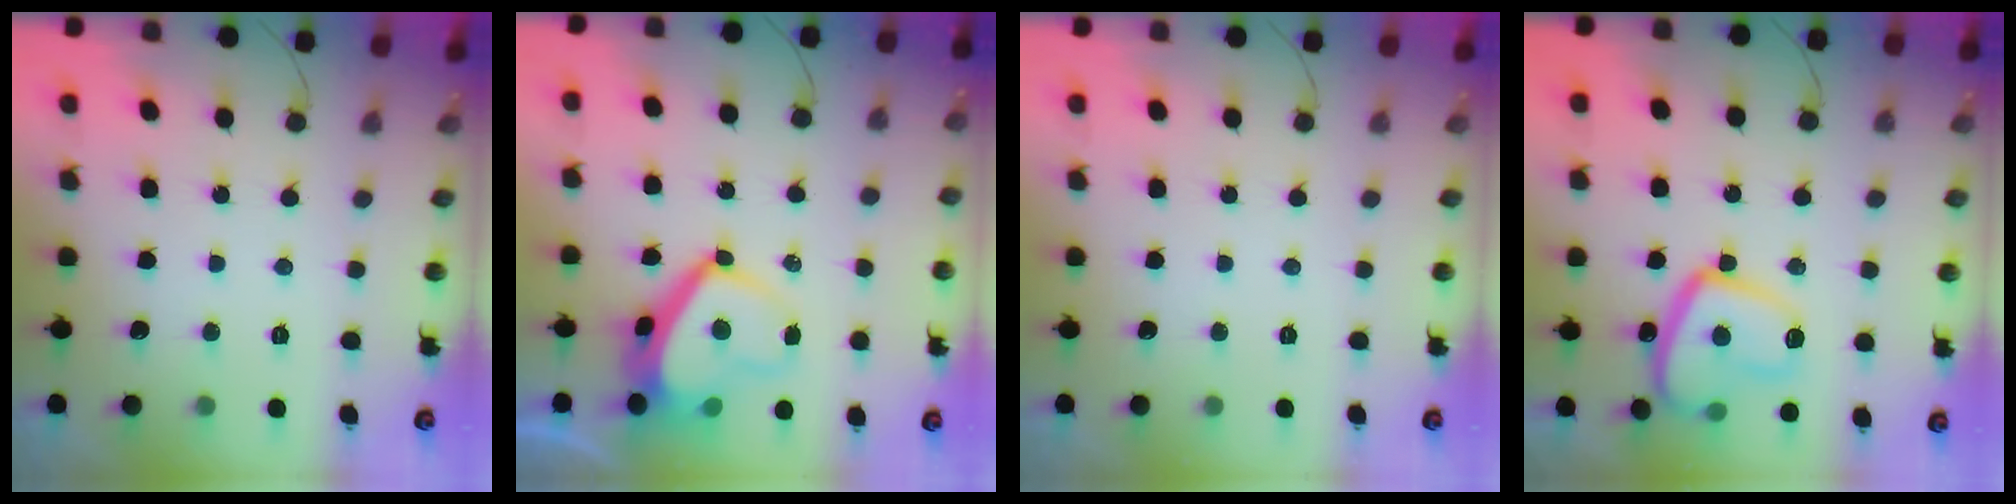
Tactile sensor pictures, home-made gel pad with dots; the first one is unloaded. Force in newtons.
{"total": 10.2, "press": 10.0, "slide": 1.9}
{"total": 0.0}
{"total": 17.2, "press": 17.1, "slide": 1.6}